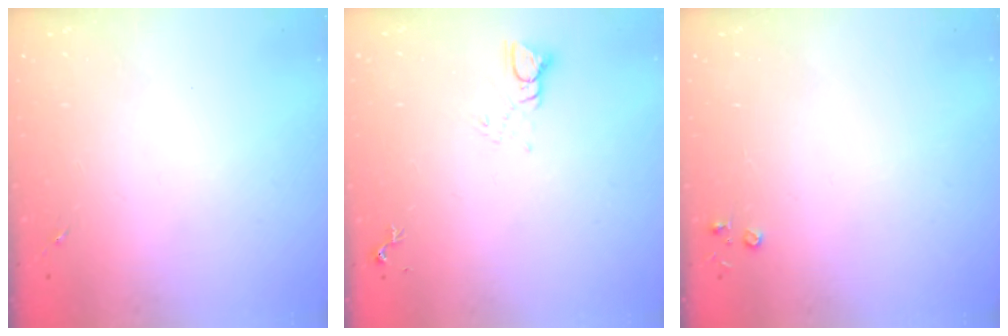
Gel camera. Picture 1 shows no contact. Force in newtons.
{"total": 3.9, "press": 3.9, "slide": 0.3}
{"total": 2.8, "press": 2.8, "slide": 0.3}